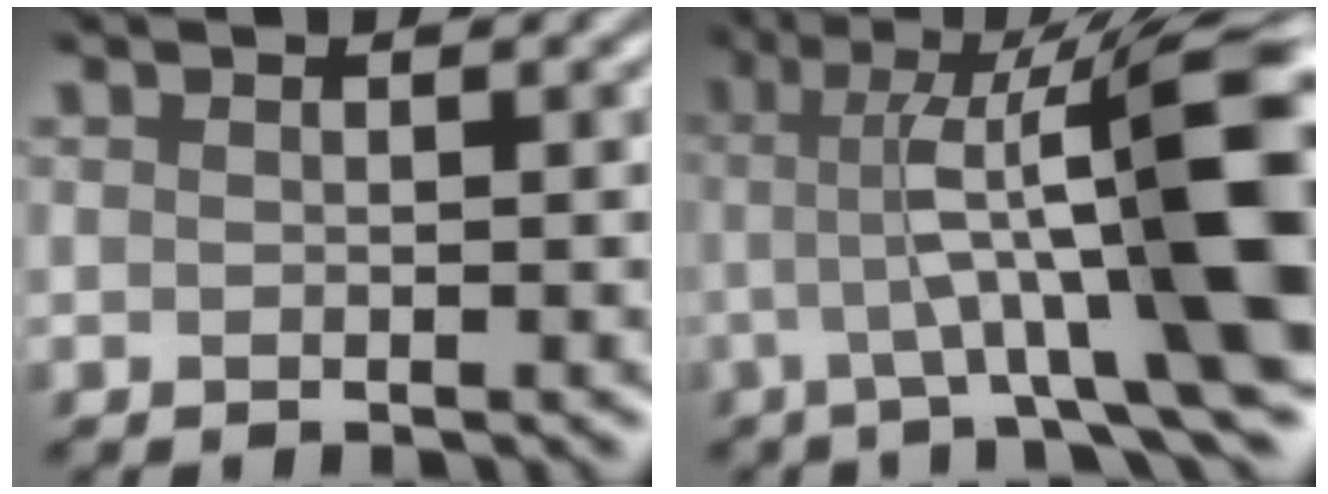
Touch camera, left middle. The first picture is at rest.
{"total": 10.7, "force": [-1.1, 1.7, 10.5], "torque": [-0.192, 0.017, 0.011]}